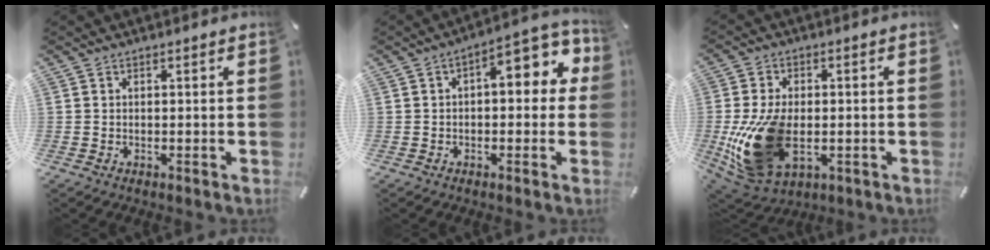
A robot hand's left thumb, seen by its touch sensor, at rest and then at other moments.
{"total": 10.2, "force": [2.2, 4.9, 8.7], "torque": [-0.108, -0.018, 0.029]}
{"total": 18.3, "force": [-3.1, 11.6, 13.8], "torque": [-0.289, -0.007, -0.046]}